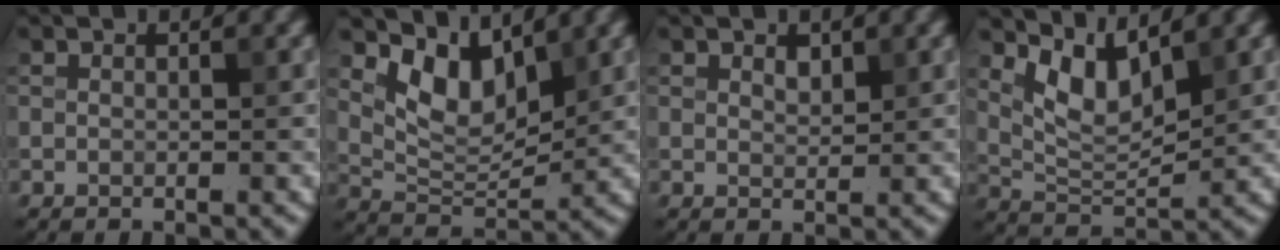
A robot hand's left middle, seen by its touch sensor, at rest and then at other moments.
{"total": 5.2, "force": [2.9, 2.7, 3.4], "torque": [-0.067, -0.013, 0.051]}
{"total": 1.0, "force": [0.7, 0.6, 0.5], "torque": [-0.009, -0.001, 0.014]}
{"total": 4.8, "force": [2.8, 1.9, 3.4], "torque": [-0.073, -0.011, 0.055]}